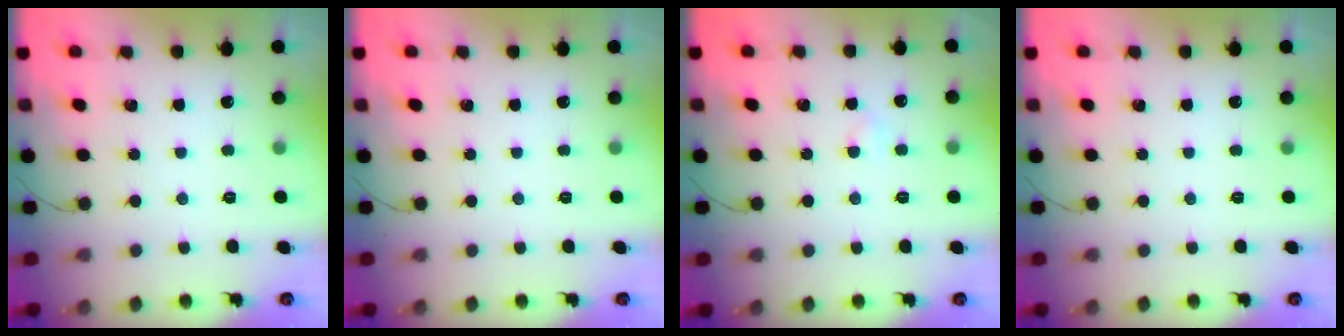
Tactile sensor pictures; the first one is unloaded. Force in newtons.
{"total": 0.0}
{"total": 2.4, "press": 2.3, "slide": 0.8}
{"total": 0.0}